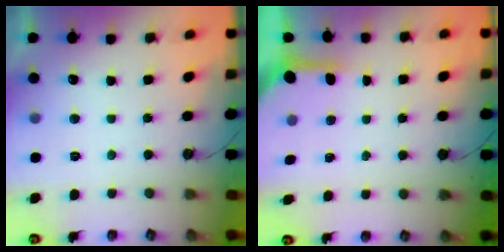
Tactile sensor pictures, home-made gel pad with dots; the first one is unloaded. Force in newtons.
{"total": 3.8, "press": 3.8, "slide": 0.4}